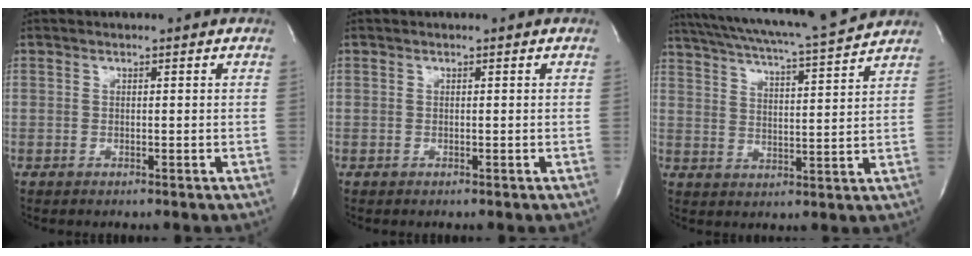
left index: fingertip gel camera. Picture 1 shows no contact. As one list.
[{"total": 0.0}, {"total": 16.4, "force": [14.8, 0.0, 7.0], "torque": [-0.134, 0.001, 0.219]}]